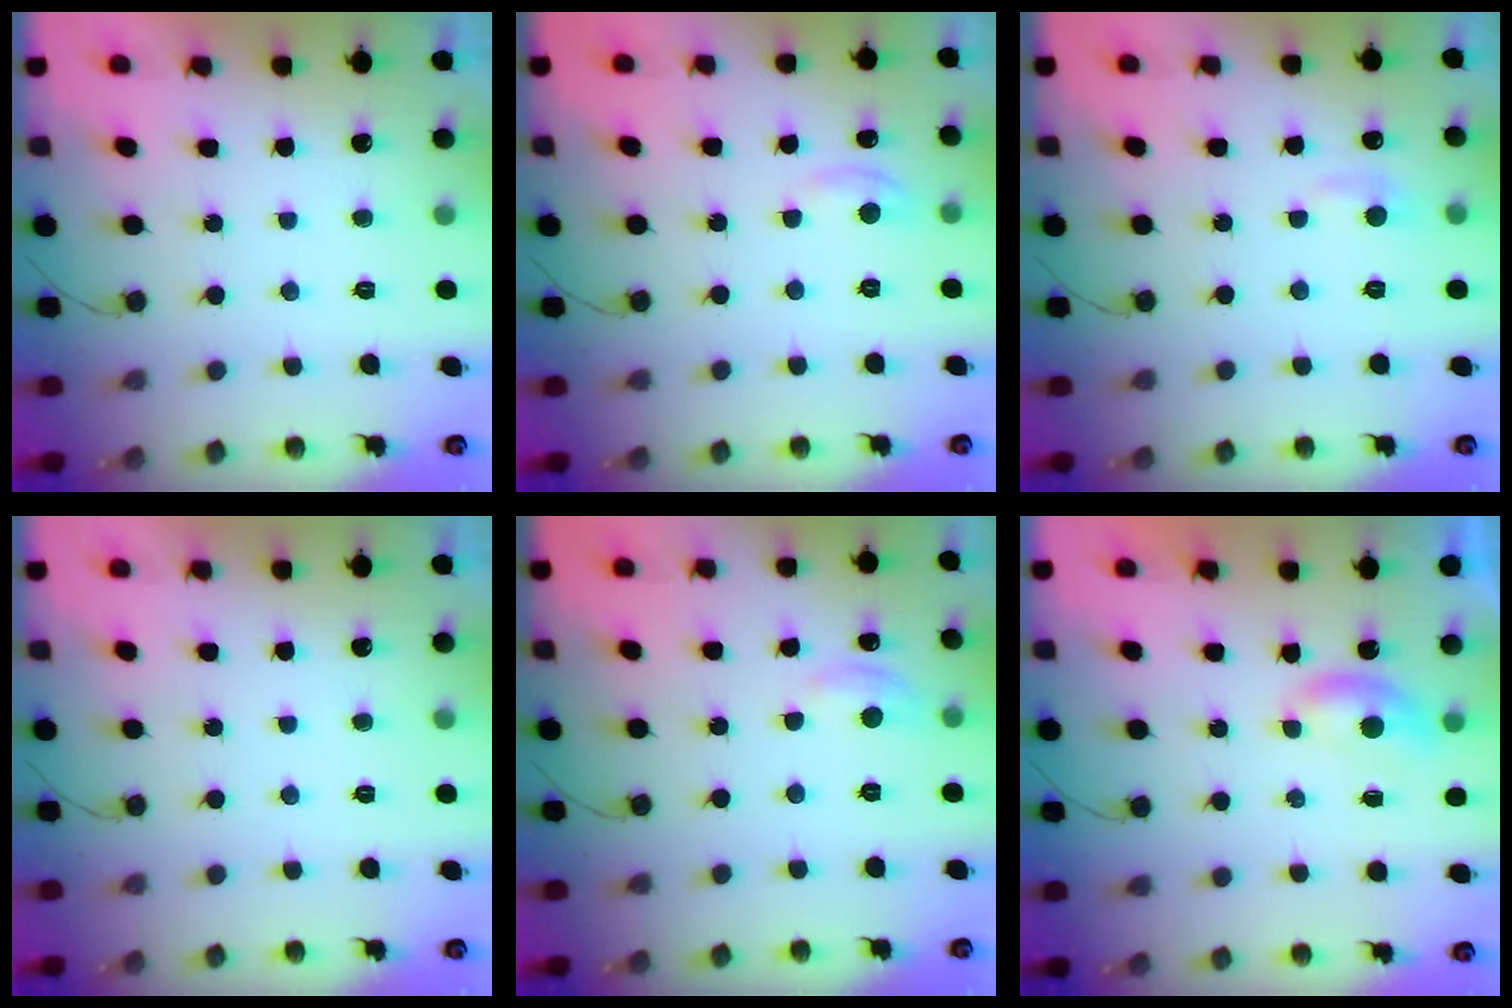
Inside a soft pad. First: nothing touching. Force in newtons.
{"total": 3.9, "press": 3.9, "slide": 0.5}
{"total": 4.8, "press": 4.8, "slide": 0.6}
{"total": 0.0}
{"total": 6.2, "press": 6.2, "slide": 0.5}
{"total": 3.8, "press": 3.8, "slide": 0.4}